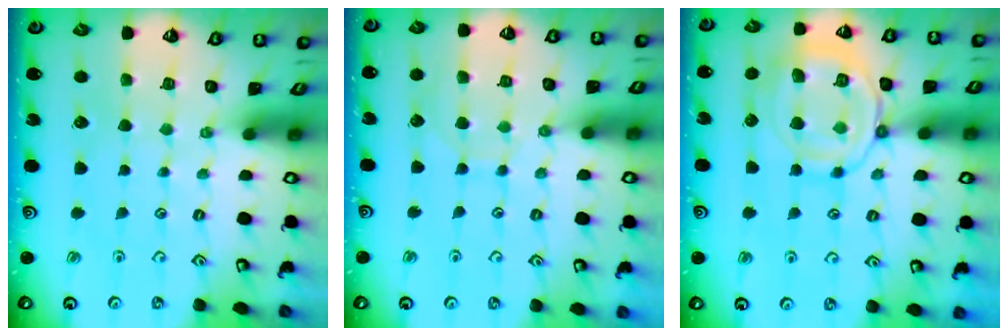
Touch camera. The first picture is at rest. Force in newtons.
{"total": 5.1, "press": 5.0, "slide": 0.5}
{"total": 13.9, "press": 13.8, "slide": 1.2}